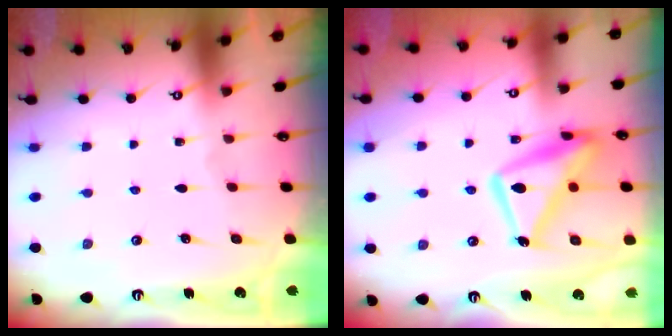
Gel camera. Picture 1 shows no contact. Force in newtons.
{"total": 14.9, "press": 14.9, "slide": 1.2}